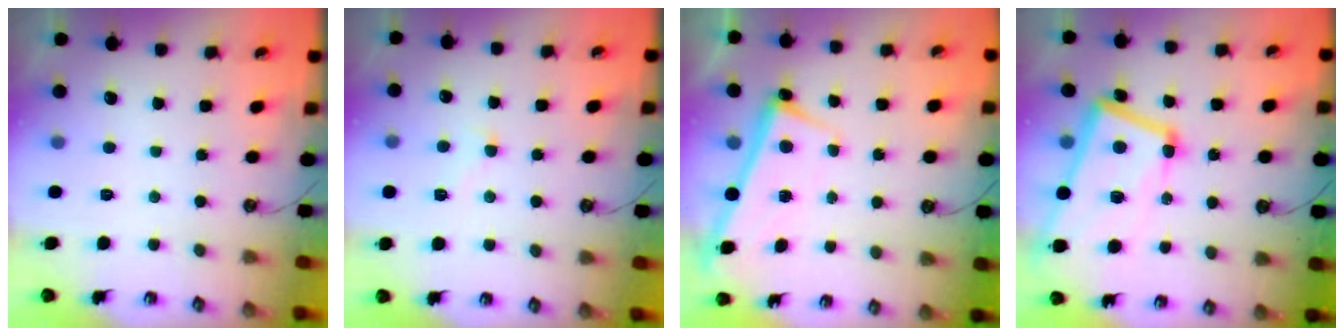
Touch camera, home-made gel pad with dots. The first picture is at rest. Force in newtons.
{"total": 3.3, "press": 3.2, "slide": 0.6}
{"total": 2.6, "press": 2.5, "slide": 0.9}
{"total": 15.1, "press": 14.8, "slide": 2.7}